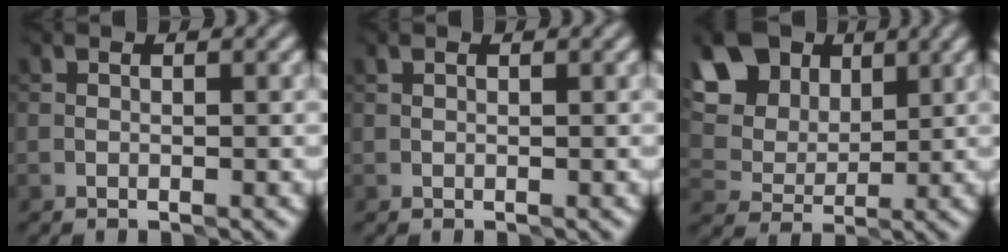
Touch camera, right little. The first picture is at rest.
{"total": 0.0}
{"total": 8.6, "force": [4.5, 6.3, 3.6], "torque": [-0.089, 0.017, 0.091]}